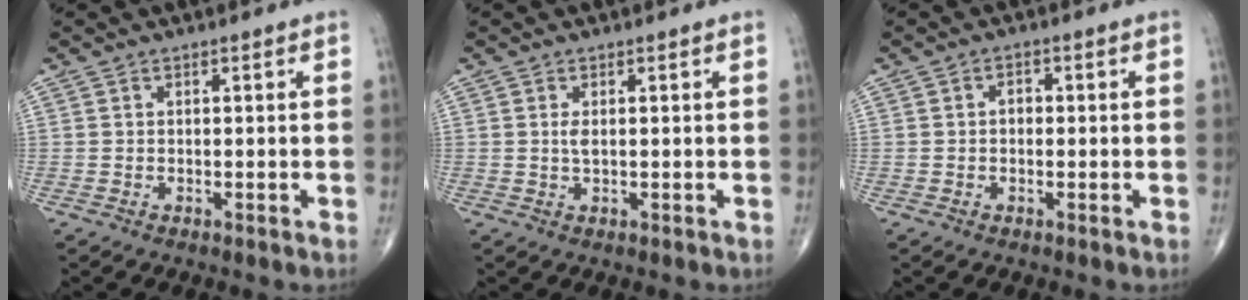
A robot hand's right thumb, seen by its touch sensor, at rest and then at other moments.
{"total": 1.5, "force": [0.3, 0.5, 1.4], "torque": [-0.027, -0.001, 0.010]}
{"total": 1.7, "force": [0.0, 1.3, 1.1], "torque": [-0.005, 0.007, -0.004]}